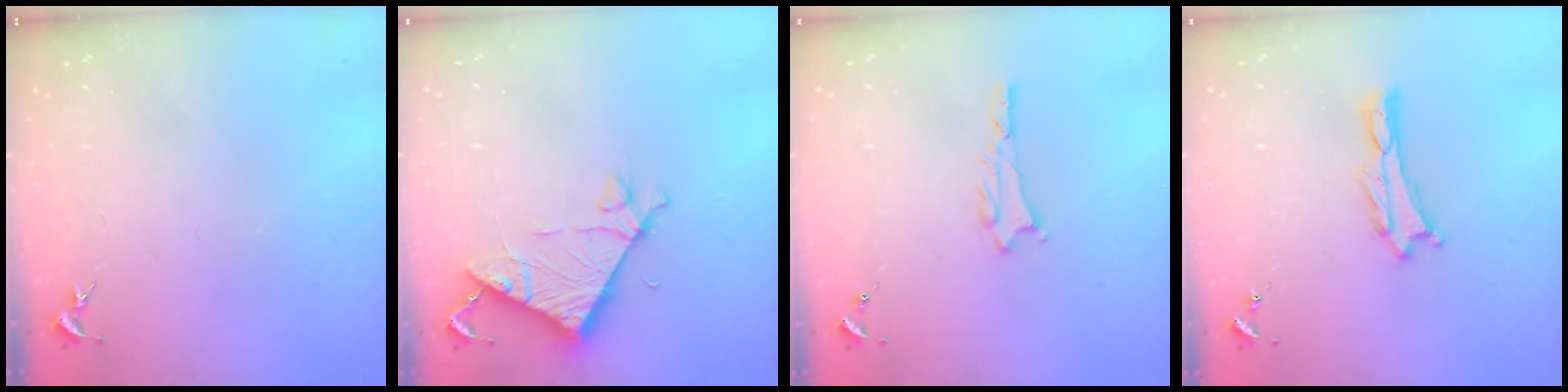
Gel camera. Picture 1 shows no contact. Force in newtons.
{"total": 7.2, "press": 7.2, "slide": 0.4}
{"total": 1.0, "press": 1.0, "slide": 0.1}
{"total": 0.5, "press": 0.5, "slide": 0.2}